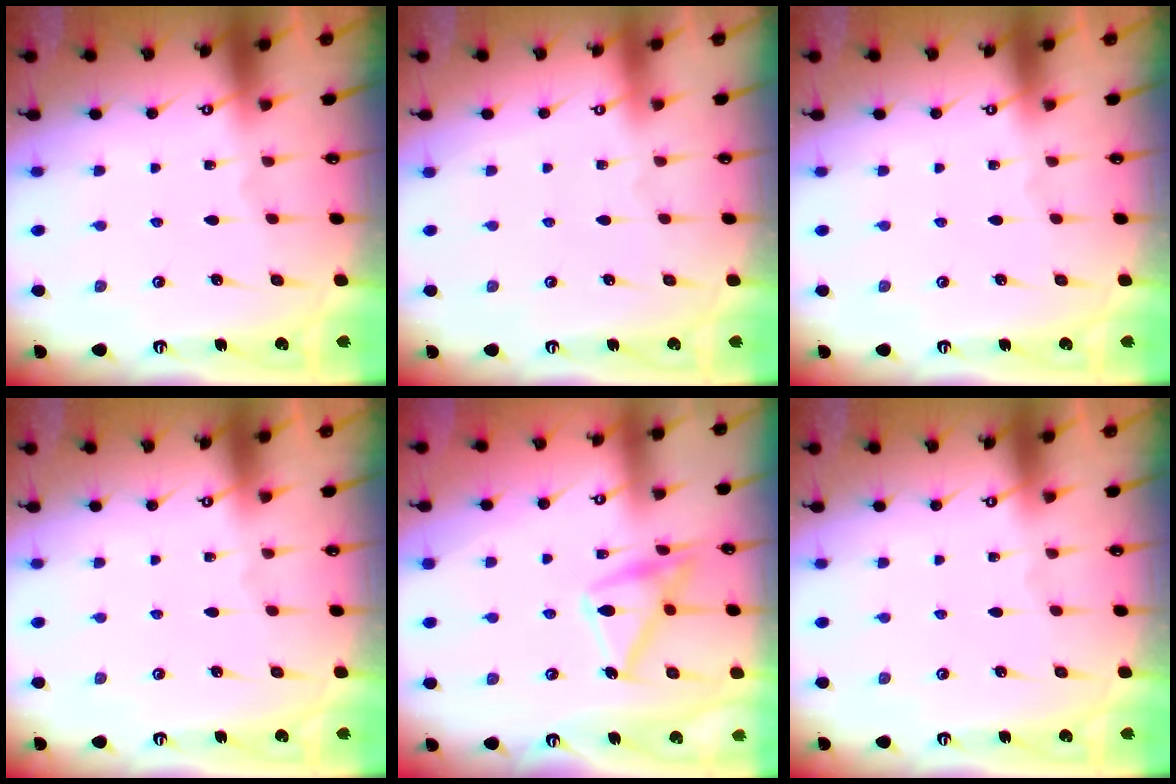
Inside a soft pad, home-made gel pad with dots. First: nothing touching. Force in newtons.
{"total": 3.9, "press": 3.9, "slide": 0.1}
{"total": 0.0}
{"total": 0.0}
{"total": 16.5, "press": 16.5, "slide": 1.1}
{"total": 0.0}